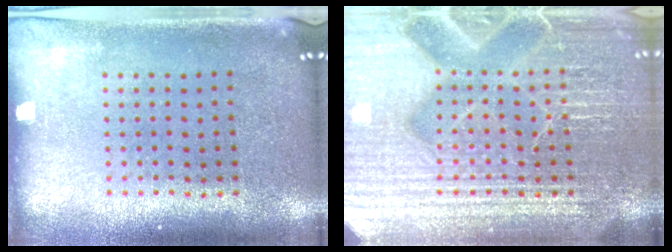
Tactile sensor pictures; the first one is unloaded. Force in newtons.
{"total": 7.4, "press": 7.3, "slide": 0.9}